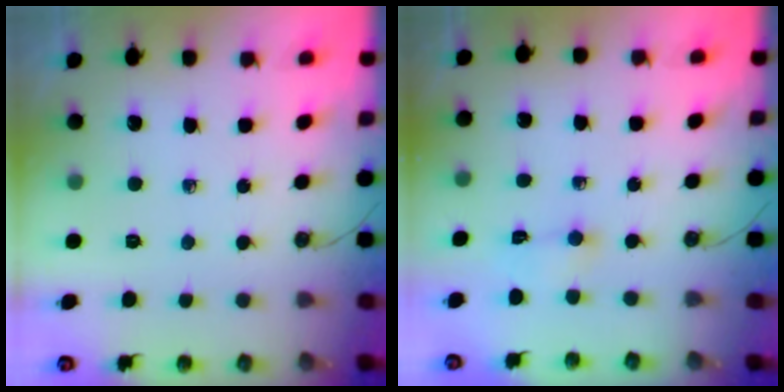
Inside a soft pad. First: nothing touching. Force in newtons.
{"total": 1.9, "press": 1.7, "slide": 0.7}